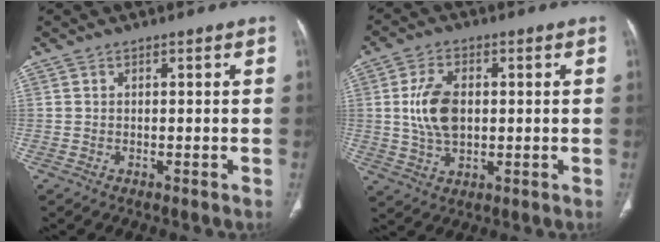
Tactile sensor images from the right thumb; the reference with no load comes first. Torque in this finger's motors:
{"motor_torque": [0.86, 0.77, 0.95, 0.24, 0.29]}